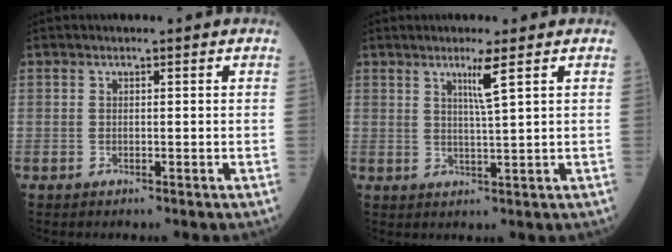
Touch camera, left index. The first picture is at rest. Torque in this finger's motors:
{"motor_torque": [0.47, -0.14, 0.16, 0.05]}